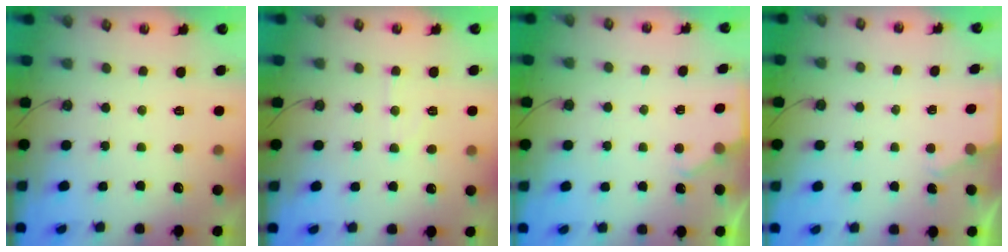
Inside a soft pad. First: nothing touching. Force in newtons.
{"total": 6.8, "press": 6.8, "slide": 0.7}
{"total": 2.7, "press": 2.7, "slide": 0.4}
{"total": 2.1, "press": 2.1, "slide": 0.3}